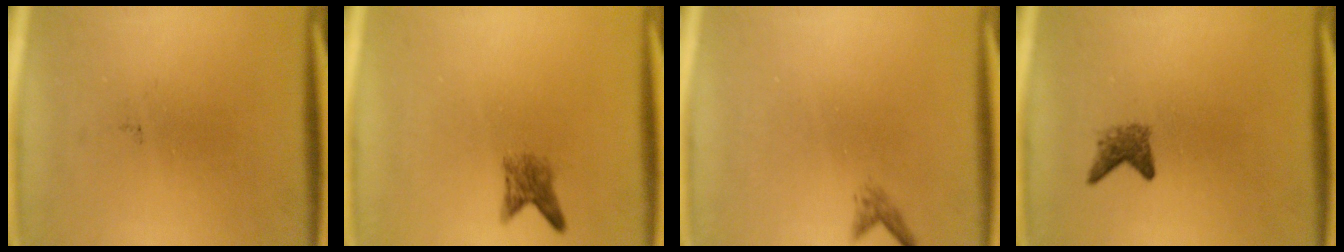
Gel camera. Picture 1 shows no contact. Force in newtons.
{"total": 2.3}
{"total": 1.0}
{"total": 2.0}